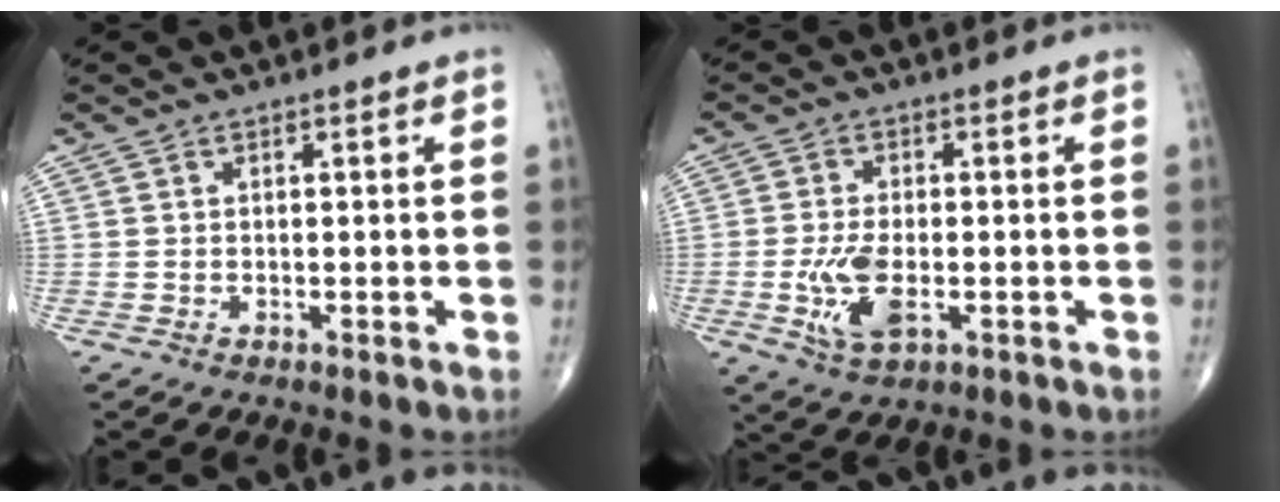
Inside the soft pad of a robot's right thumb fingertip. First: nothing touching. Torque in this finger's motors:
{"motor_torque": [1.01, 0.04, 1.00, 0.01, 0.06]}